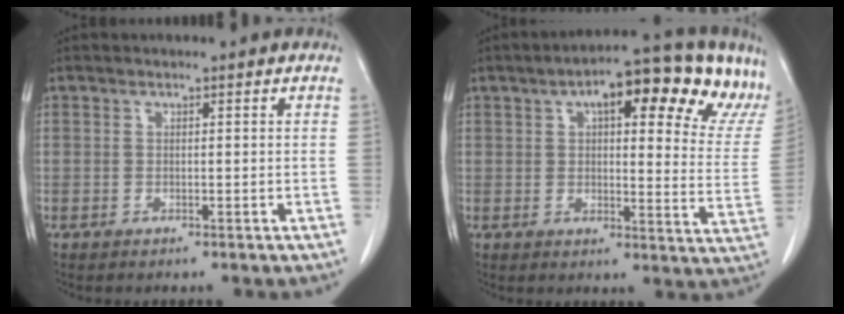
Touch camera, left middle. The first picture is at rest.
{"total": 21.0, "force": [13.0, 5.5, 15.5], "torque": [-0.196, 0.020, 0.144]}